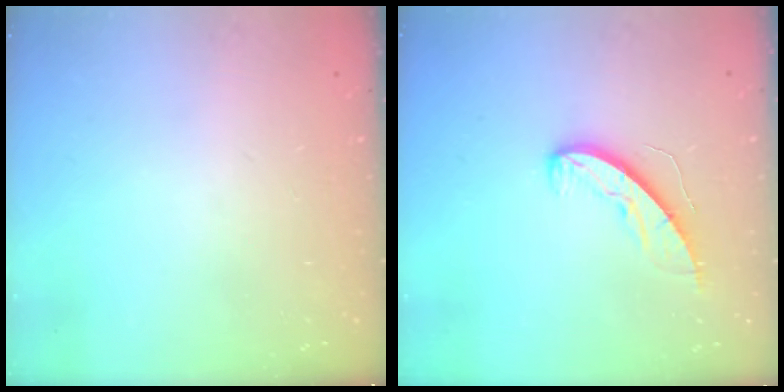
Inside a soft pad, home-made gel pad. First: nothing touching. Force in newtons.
{"total": 8.2, "press": 8.2, "slide": 0.4}